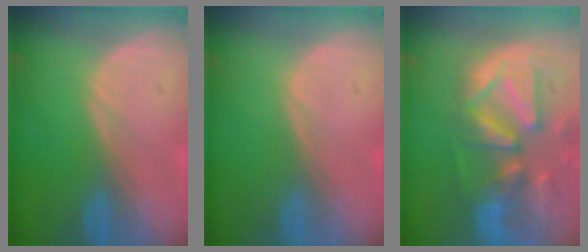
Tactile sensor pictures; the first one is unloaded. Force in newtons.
{"total": 0.0}
{"total": 13.3, "press": 11.4, "slide": 6.9}